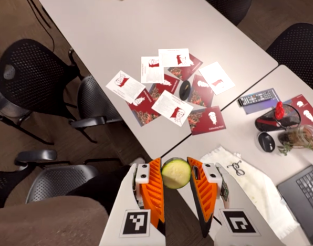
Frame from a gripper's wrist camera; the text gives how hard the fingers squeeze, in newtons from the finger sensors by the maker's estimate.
{"total": 13.0, "left": 13.3, "right": 12.6}